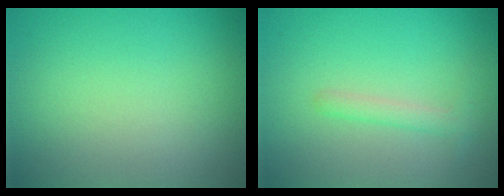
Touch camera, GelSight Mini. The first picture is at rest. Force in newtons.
{"total": 1.4, "press": 1.4, "slide": 0.0}